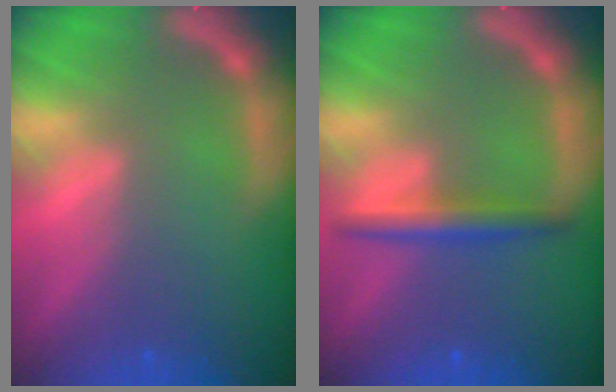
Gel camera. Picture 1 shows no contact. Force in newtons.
{"total": 3.0}